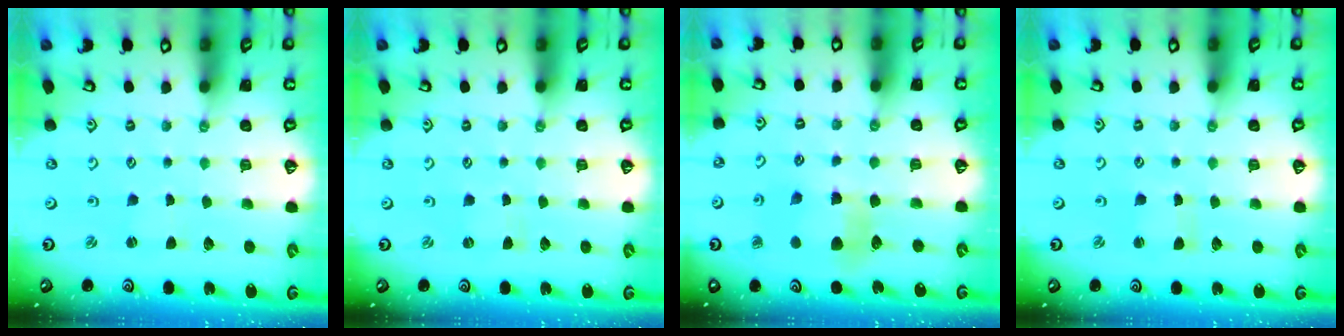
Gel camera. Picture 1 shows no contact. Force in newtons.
{"total": 0.0}
{"total": 6.9, "press": 6.9, "slide": 0.4}
{"total": 0.8, "press": 0.8, "slide": 0.2}